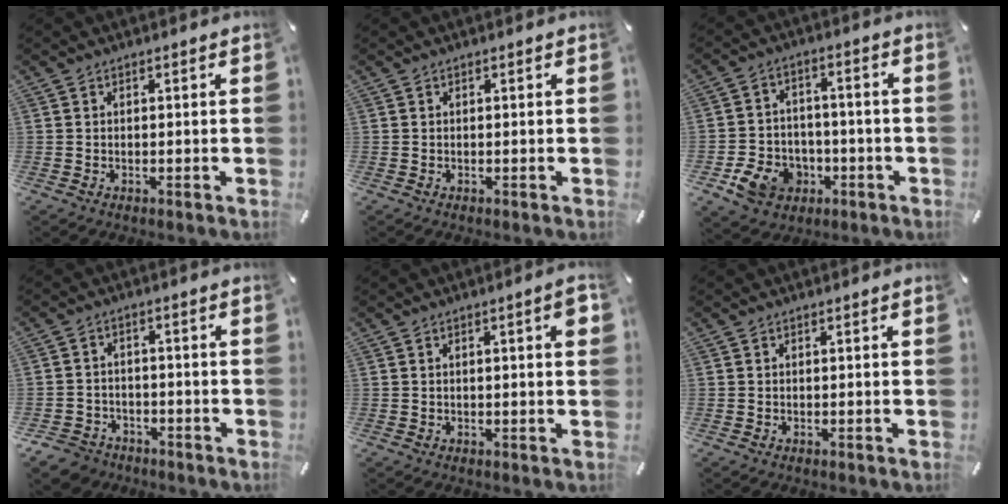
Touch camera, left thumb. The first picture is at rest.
{"total": 0.0}
{"total": 10.1, "force": [-4.3, 7.9, 4.6], "torque": [-0.093, 0.035, -0.076]}
{"total": 5.0, "force": [-3.5, 3.5, 1.1], "torque": [-0.034, 0.013, -0.071]}
{"total": 3.9, "force": [0.7, 0.8, 3.8], "torque": [-0.054, -0.001, 0.007]}
{"total": 0.0}